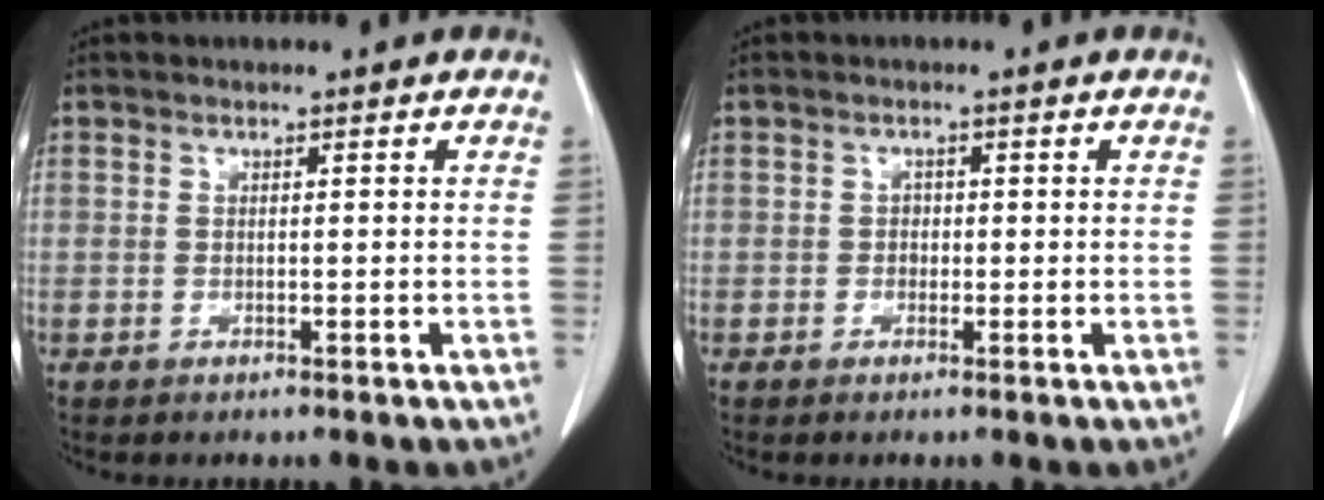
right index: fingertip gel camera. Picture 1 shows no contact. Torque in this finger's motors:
{"motor_torque": [0.15, -0.07, 0.00, 0.01]}